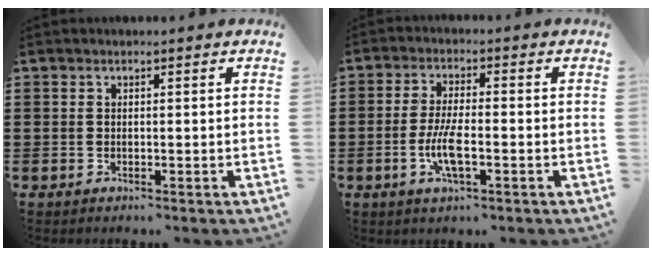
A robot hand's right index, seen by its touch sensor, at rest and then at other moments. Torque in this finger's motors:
{"motor_torque": [1.35, 0.79, 0.11, 0.04]}